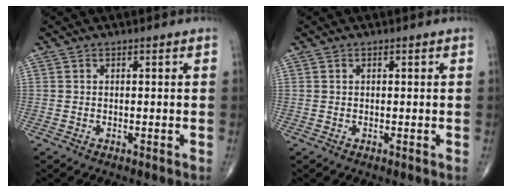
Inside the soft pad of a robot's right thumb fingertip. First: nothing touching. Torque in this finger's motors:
{"motor_torque": [-0.24, 0.21, -0.30, 0.04, 0.02]}